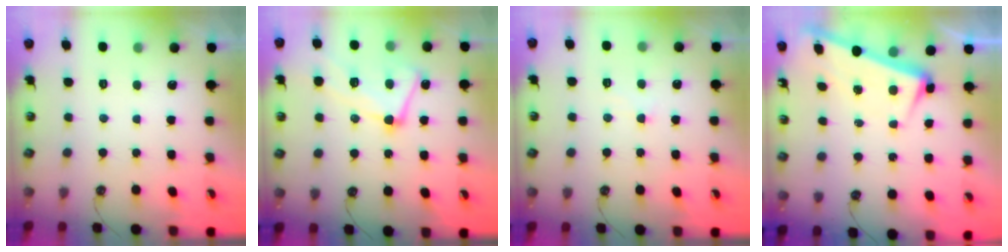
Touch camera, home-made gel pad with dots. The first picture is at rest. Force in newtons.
{"total": 9.4, "press": 9.3, "slide": 1.3}
{"total": 0.6, "press": 0.5, "slide": 0.4}
{"total": 3.0, "press": 2.8, "slide": 0.8}